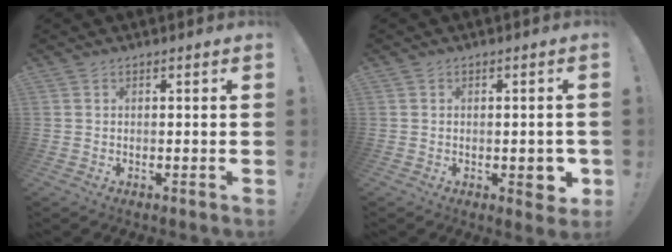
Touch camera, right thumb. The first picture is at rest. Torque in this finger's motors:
{"motor_torque": [0.79, 0.64, 0.42, -0.68, 0.21]}